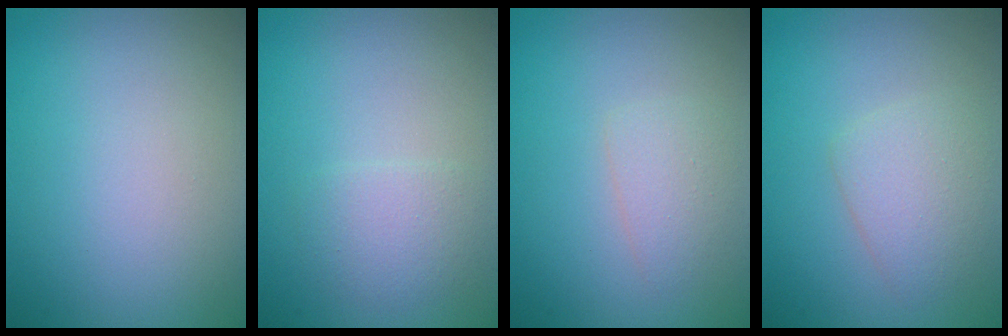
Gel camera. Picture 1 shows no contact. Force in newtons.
{"total": 1.8, "press": 1.8, "slide": 0.1}
{"total": 1.6, "press": 1.6, "slide": 0.0}
{"total": 2.6, "press": 2.6, "slide": 0.1}